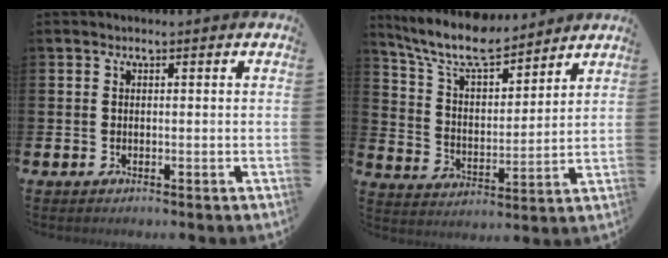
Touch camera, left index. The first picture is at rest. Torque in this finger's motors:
{"motor_torque": [1.04, -0.93, 0.64, 0.21]}